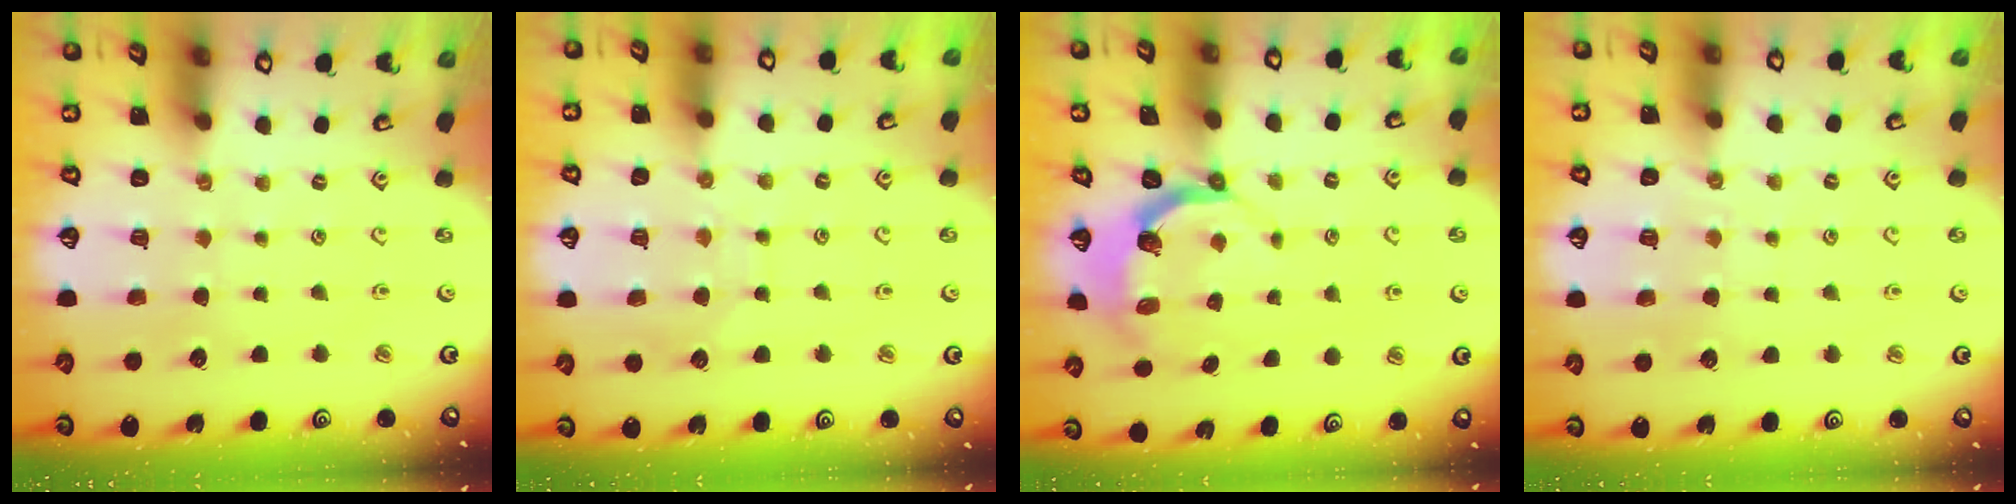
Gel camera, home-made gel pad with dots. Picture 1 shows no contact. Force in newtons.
{"total": 7.1, "press": 7.0, "slide": 0.6}
{"total": 4.4, "press": 3.2, "slide": 3.0}
{"total": 2.8, "press": 2.8, "slide": 0.3}